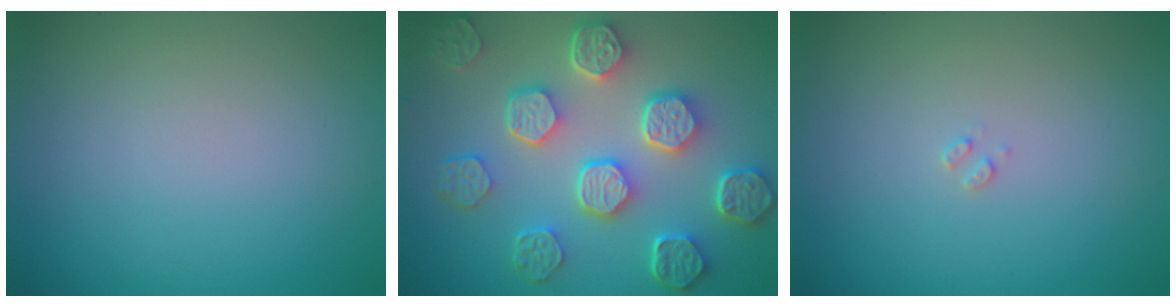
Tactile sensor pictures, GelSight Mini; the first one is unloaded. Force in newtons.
{"total": 7.8, "press": 6.1, "slide": 4.9}
{"total": 0.6, "press": 0.6, "slide": 0.2}